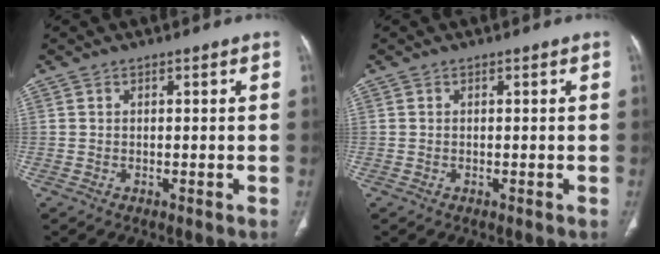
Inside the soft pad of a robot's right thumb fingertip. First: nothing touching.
{"total": 0.0}